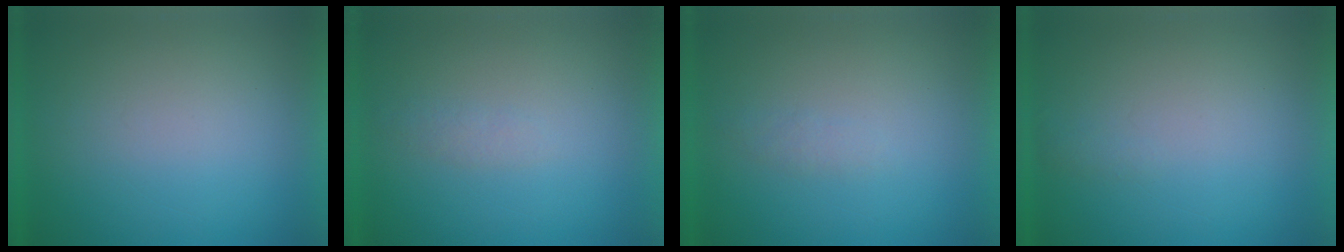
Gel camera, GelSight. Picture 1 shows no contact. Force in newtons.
{"total": 1.3}
{"total": 1.2}
{"total": 1.1}